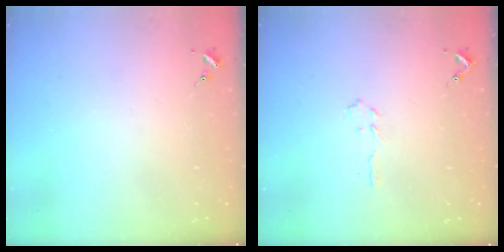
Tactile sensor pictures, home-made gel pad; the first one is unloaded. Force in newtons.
{"total": 3.1, "press": 3.1, "slide": 0.3}